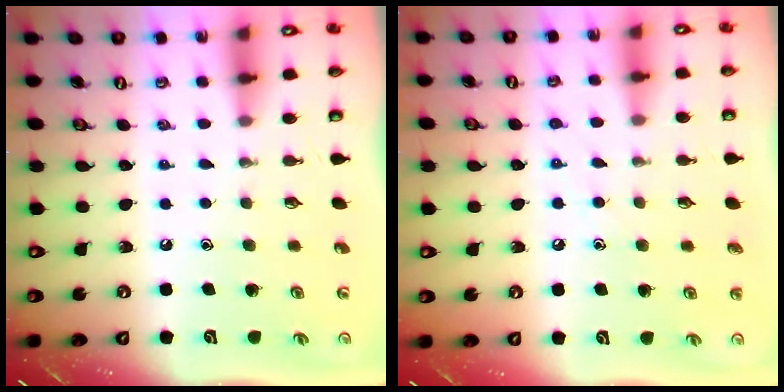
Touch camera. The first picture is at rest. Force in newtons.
{"total": 6.4, "press": 6.3, "slide": 0.8}